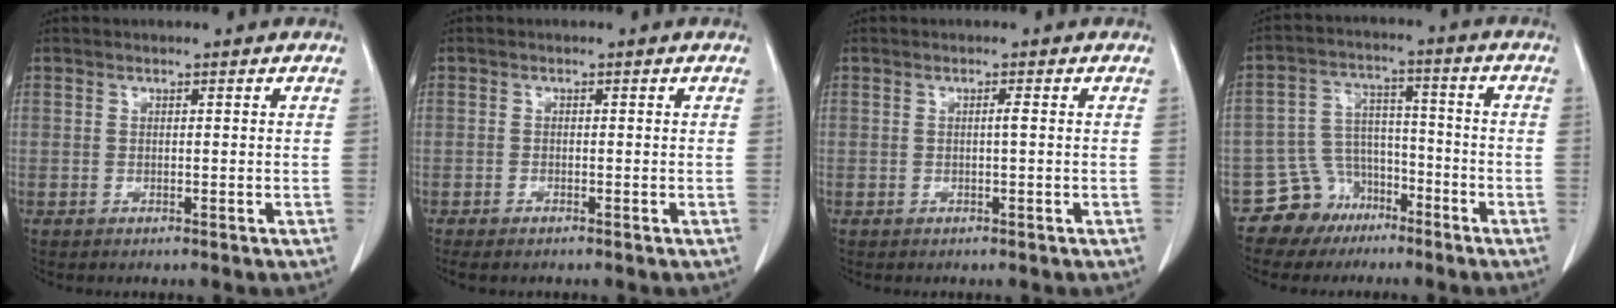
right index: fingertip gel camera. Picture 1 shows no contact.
{"total": 1.5, "force": [-1.2, 0.3, 0.8], "torque": [-0.014, -0.004, -0.018]}
{"total": 0.7, "force": [0.0, -0.1, 0.7], "torque": [-0.011, 0.000, -0.001]}
{"total": 7.9, "force": [-5.3, 5.8, 0.3], "torque": [-0.004, 0.031, -0.090]}